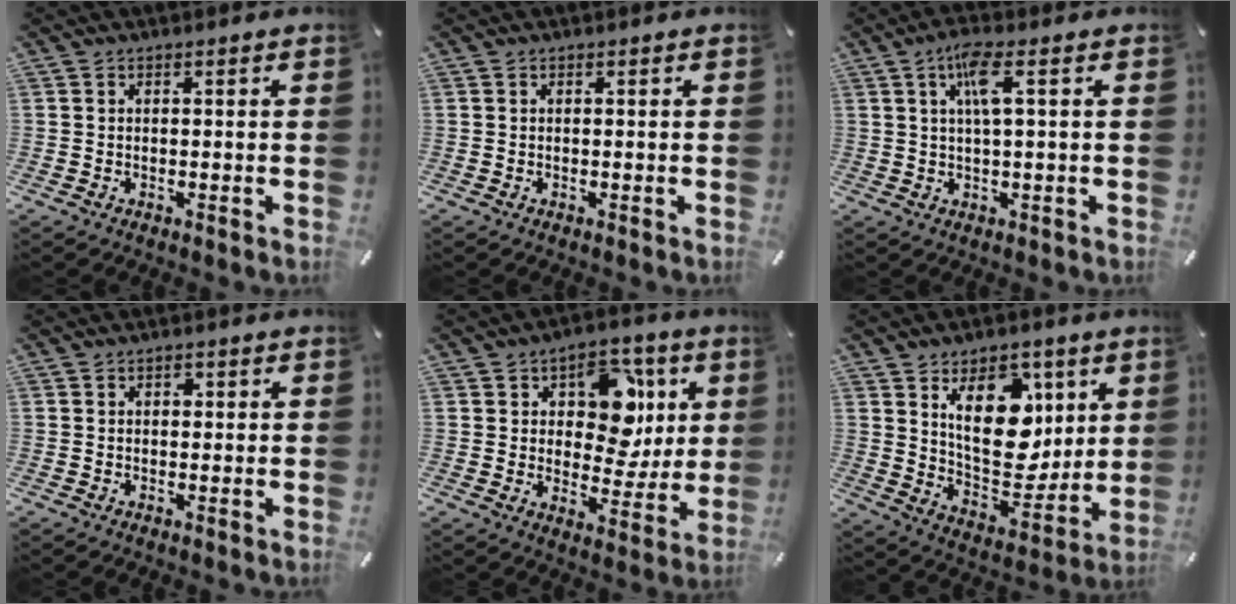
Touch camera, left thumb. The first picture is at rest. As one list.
[{"total": 0.0}, {"total": 6.4, "force": [1.9, 1.2, 6.0], "torque": [-0.121, 0.004, 0.030]}, {"total": 1.1, "force": [0.3, 0.9, 0.5], "torque": [-0.003, 0.002, 0.002]}, {"total": 14.7, "force": [5.3, 10.1, 9.3], "torque": [-0.116, -0.045, 0.094]}, {"total": 18.2, "force": [6.9, 11.6, 12.3], "torque": [-0.196, -0.039, 0.121]}]